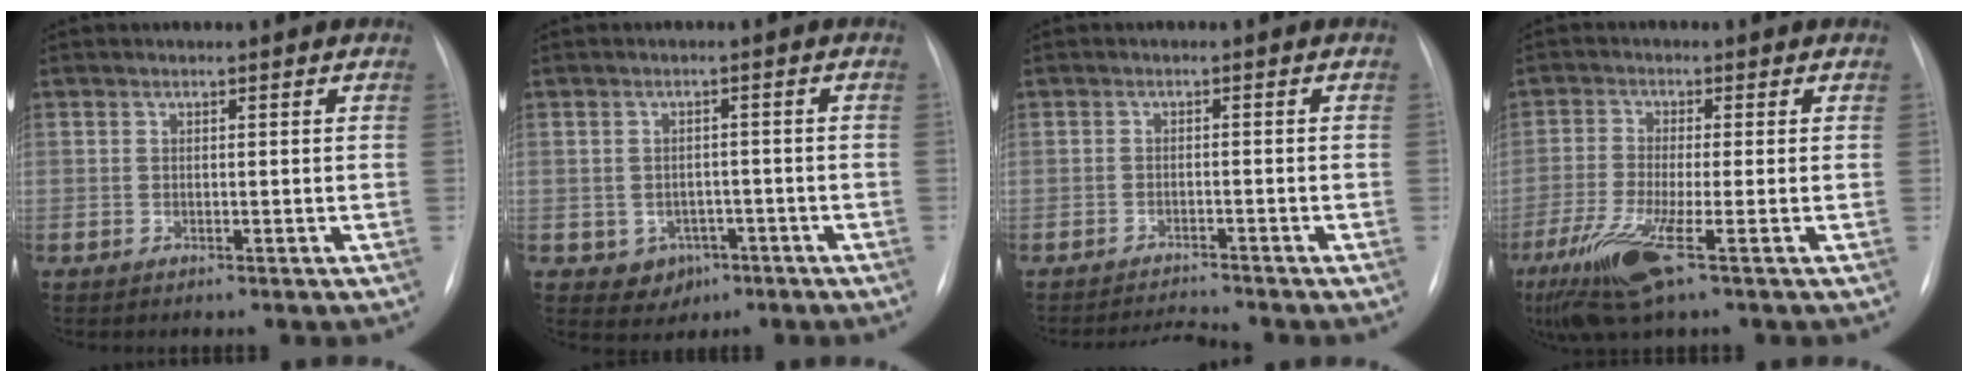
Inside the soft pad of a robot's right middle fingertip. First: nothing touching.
{"total": 4.1, "force": [-1.7, 3.5, 1.1], "torque": [-0.010, 0.010, -0.013]}
{"total": 3.2, "force": [-3.0, -1.1, -0.3], "torque": [-0.002, -0.016, -0.048]}
{"total": 9.0, "force": [-4.5, 0.5, 7.7], "torque": [-0.162, -0.030, -0.087]}